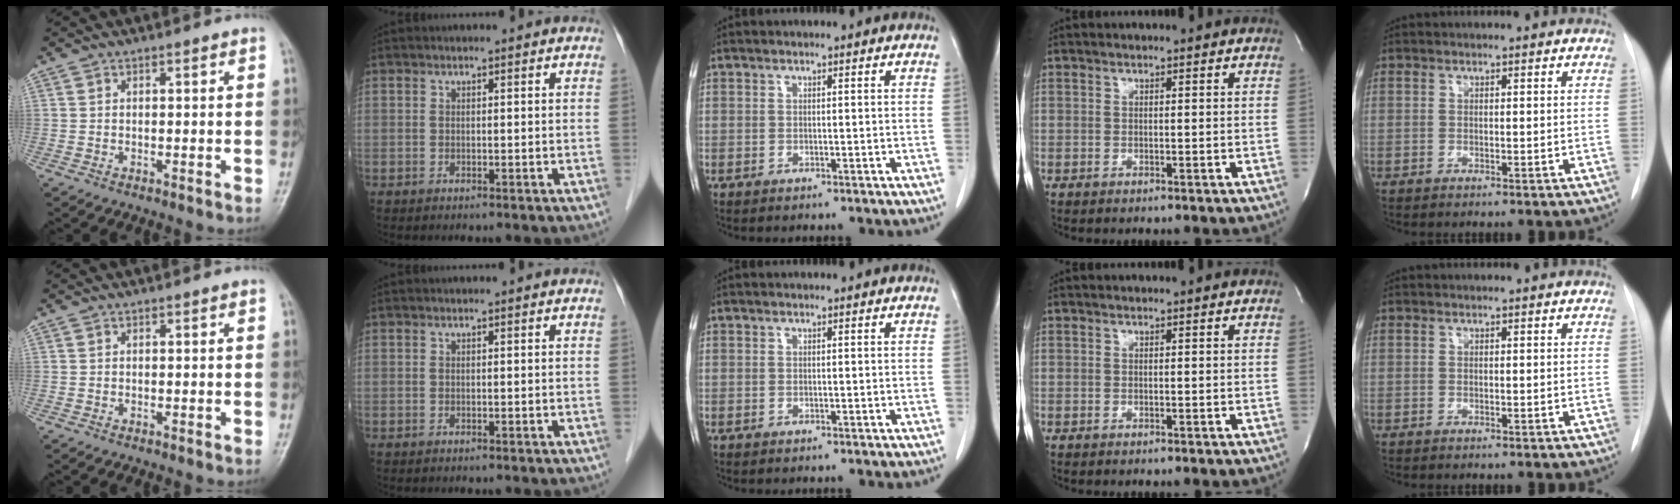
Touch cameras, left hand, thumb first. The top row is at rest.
{}